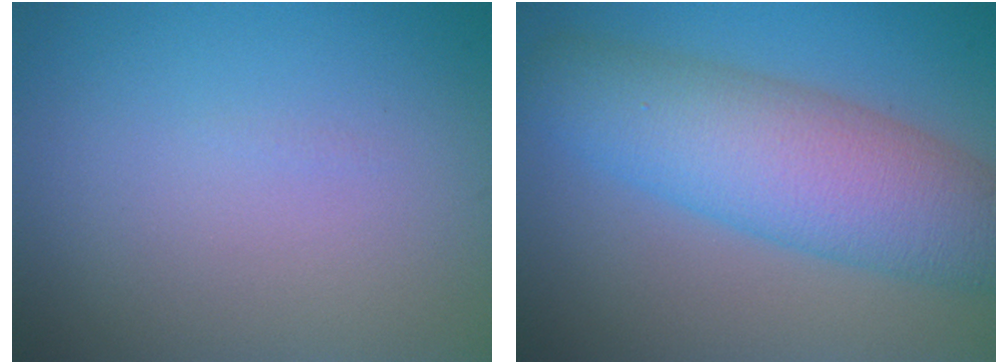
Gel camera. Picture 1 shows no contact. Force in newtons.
{"total": 8.6, "press": 8.6, "slide": 0.1}